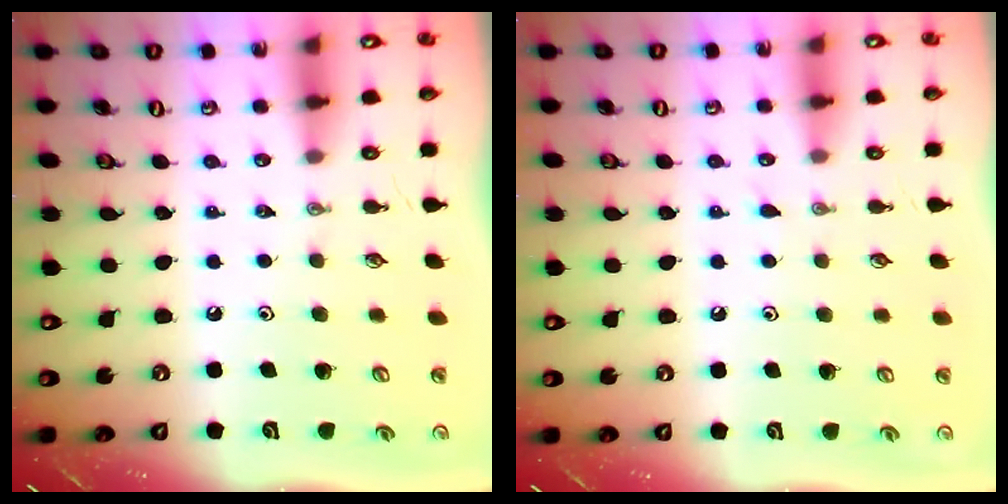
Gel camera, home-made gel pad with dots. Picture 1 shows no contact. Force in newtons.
{"total": 5.3, "press": 5.3, "slide": 0.6}